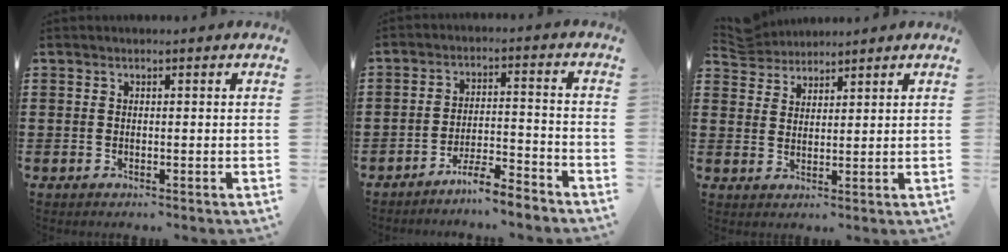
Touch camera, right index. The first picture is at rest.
{"total": 5.3, "force": [-5.1, 0.0, 1.7], "torque": [-0.038, 0.000, -0.100]}
{"total": 3.9, "force": [3.8, 0.7, -0.1], "torque": [-0.012, -0.004, 0.074]}